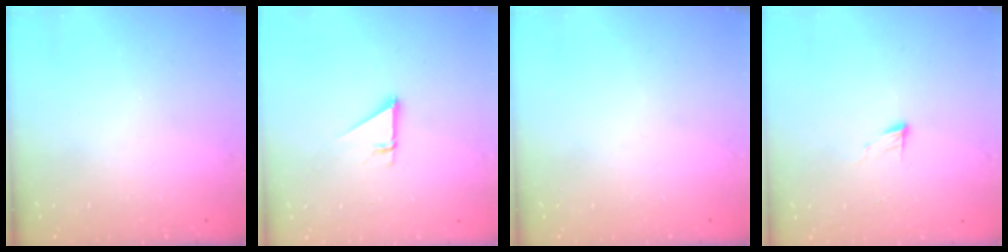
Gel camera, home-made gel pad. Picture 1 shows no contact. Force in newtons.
{"total": 2.7, "press": 2.7, "slide": 0.1}
{"total": 0.0}
{"total": 5.1, "press": 5.1, "slide": 0.5}